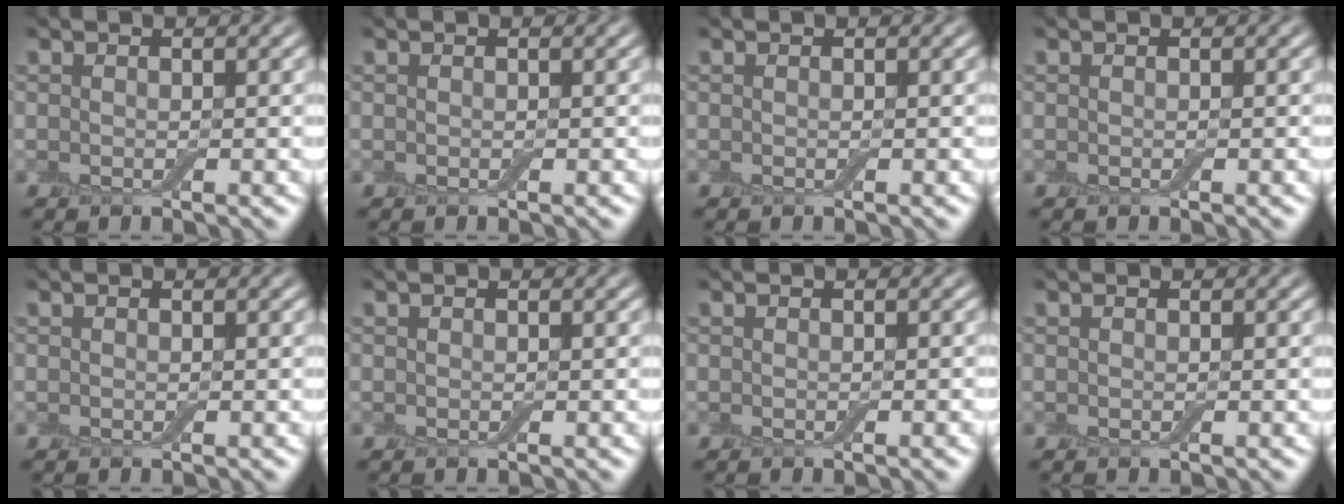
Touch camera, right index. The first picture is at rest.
{"total": 0.0}
{"total": 0.0}
{"total": 0.0}
{"total": 0.0}
{"total": 0.0}
{"total": 0.6, "force": [-0.2, 0.1, 0.6], "torque": [-0.005, 0.001, -0.003]}
{"total": 0.0}